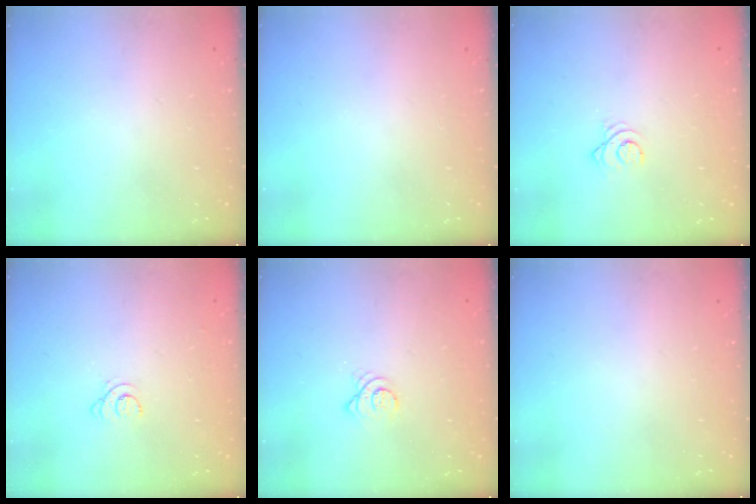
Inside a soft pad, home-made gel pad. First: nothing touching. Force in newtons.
{"total": 0.0}
{"total": 2.6, "press": 2.6, "slide": 0.3}
{"total": 3.9, "press": 3.9, "slide": 0.4}
{"total": 3.3, "press": 3.3, "slide": 0.3}
{"total": 0.0}